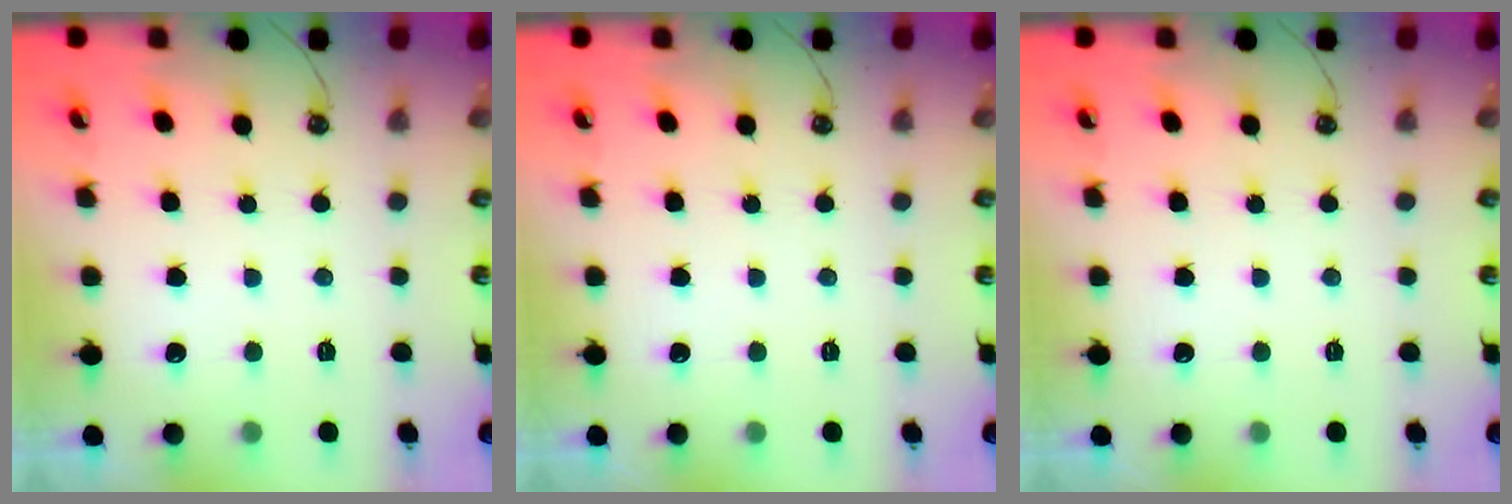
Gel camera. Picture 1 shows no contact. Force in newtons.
{"total": 0.0}
{"total": 0.0}